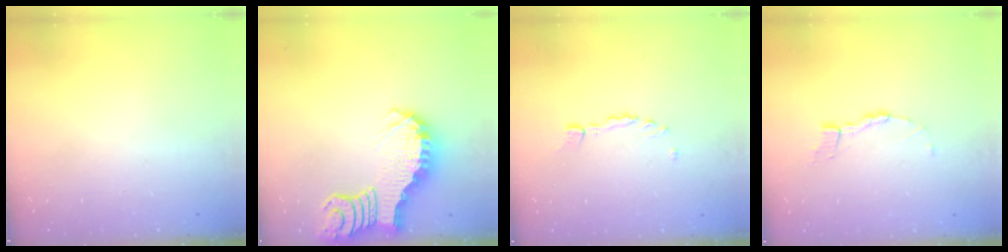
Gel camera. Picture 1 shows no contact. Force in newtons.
{"total": 2.8, "press": 2.8, "slide": 0.5}
{"total": 1.1, "press": 1.1, "slide": 0.3}
{"total": 6.4, "press": 6.4, "slide": 0.4}